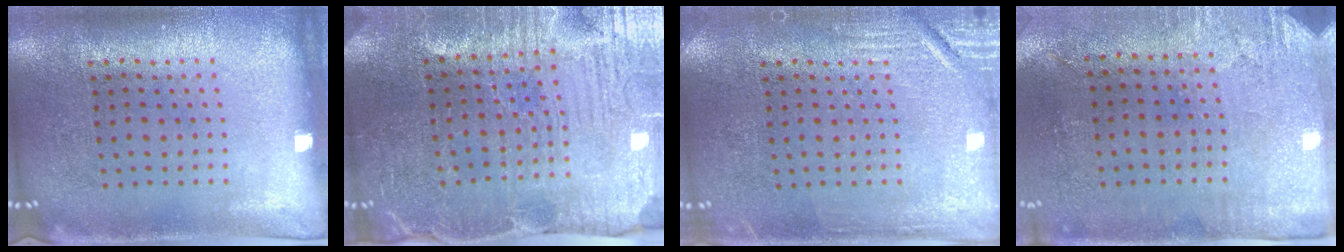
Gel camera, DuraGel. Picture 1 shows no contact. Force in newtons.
{"total": 3.8, "press": 3.8, "slide": 0.5}
{"total": 2.7, "press": 2.7, "slide": 0.4}
{"total": 2.9, "press": 2.4, "slide": 1.7}